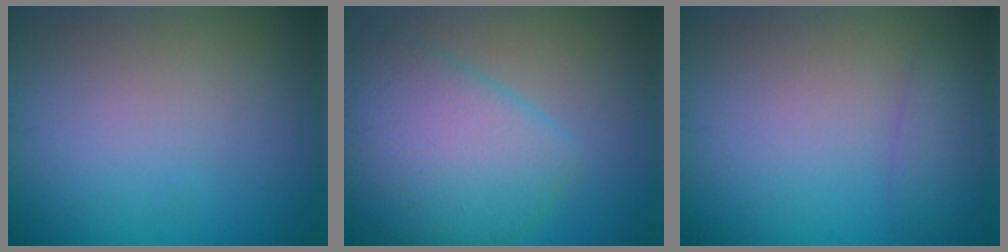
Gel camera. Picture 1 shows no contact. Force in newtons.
{"total": 7.4, "press": 7.4, "slide": 0.4}
{"total": 1.5, "press": 1.5, "slide": 0.0}